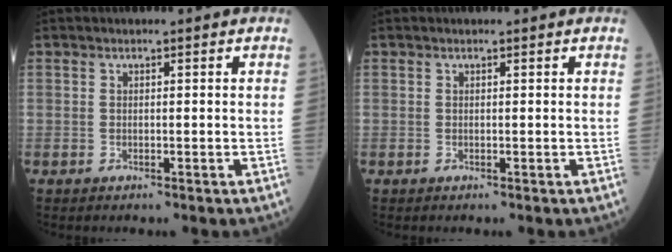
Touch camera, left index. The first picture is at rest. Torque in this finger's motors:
{"motor_torque": [0.01, -0.11, 0.00, -0.01]}